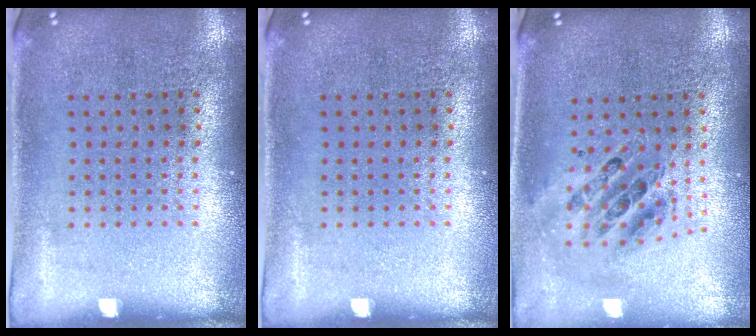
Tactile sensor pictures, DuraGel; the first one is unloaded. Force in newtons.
{"total": 0.0}
{"total": 0.9, "press": 0.9, "slide": 0.2}